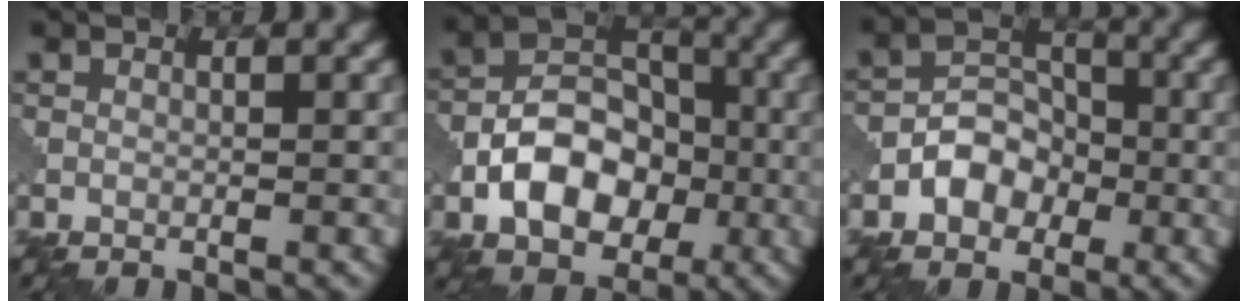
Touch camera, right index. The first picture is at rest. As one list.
[{"total": 7.8, "force": [-2.4, 5.4, 5.1], "torque": [-0.079, 0.006, -0.046]}, {"total": 4.0, "force": [-1.5, 3.1, 2.0], "torque": [-0.024, 0.009, -0.029]}]